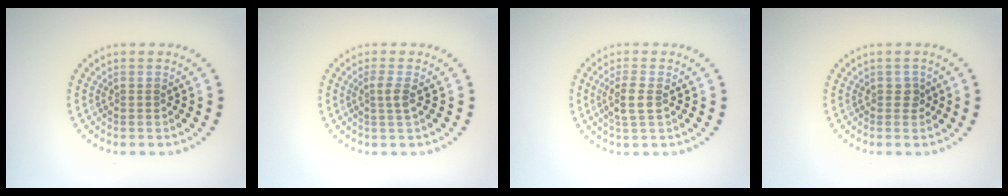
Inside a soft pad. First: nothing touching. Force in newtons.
{"total": 1.4, "press": 1.1, "slide": 0.9}
{"total": 2.2, "press": 2.0, "slide": 0.8}
{"total": 0.9, "press": 0.9, "slide": 0.3}